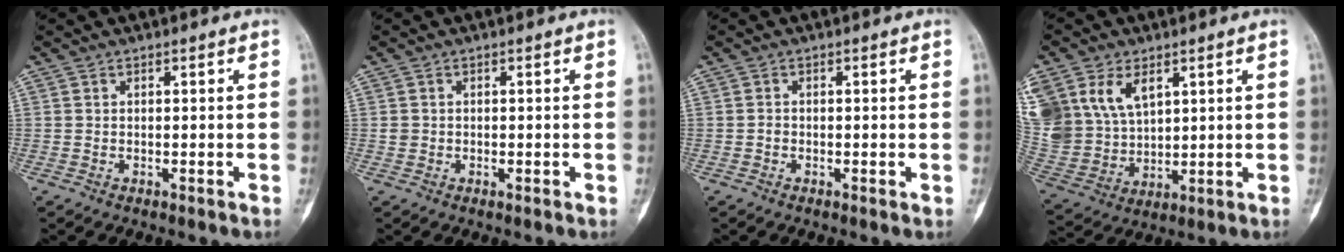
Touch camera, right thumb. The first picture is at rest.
{"total": 0.8, "force": [0.0, 0.8, 0.2], "torque": [-0.003, 0.001, 0.000]}
{"total": 1.0, "force": [-0.2, 0.6, 0.8], "torque": [-0.005, 0.001, -0.005]}
{"total": 20.2, "force": [8.4, 14.2, 11.6], "torque": [-0.276, 0.010, 0.182]}